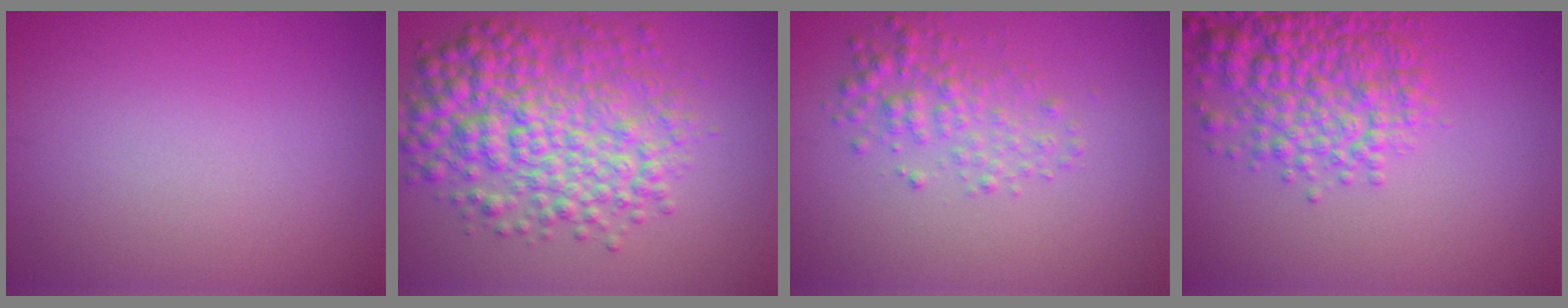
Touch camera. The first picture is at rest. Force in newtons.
{"total": 7.9, "press": 7.9, "slide": 0.1}
{"total": 2.6, "press": 2.6, "slide": 0.0}
{"total": 6.2, "press": 6.2, "slide": 0.2}